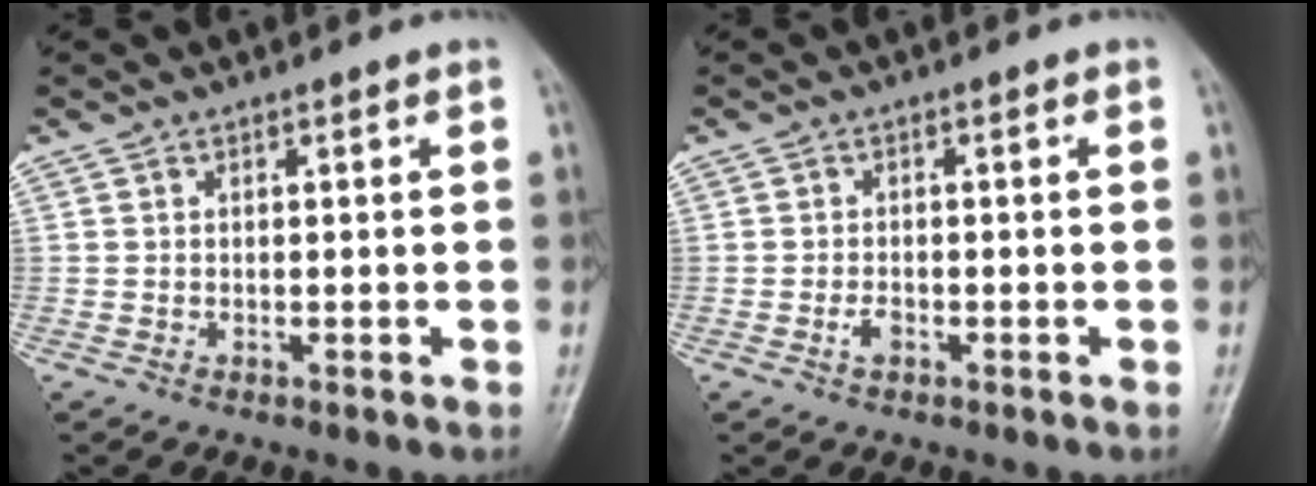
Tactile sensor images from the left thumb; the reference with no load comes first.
{"total": 1.8, "force": [-0.9, 1.0, 1.2], "torque": [-0.024, 0.005, -0.018]}